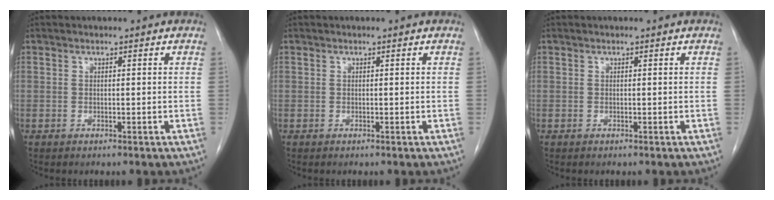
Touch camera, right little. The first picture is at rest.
{"total": 0.0}
{"total": 0.0}